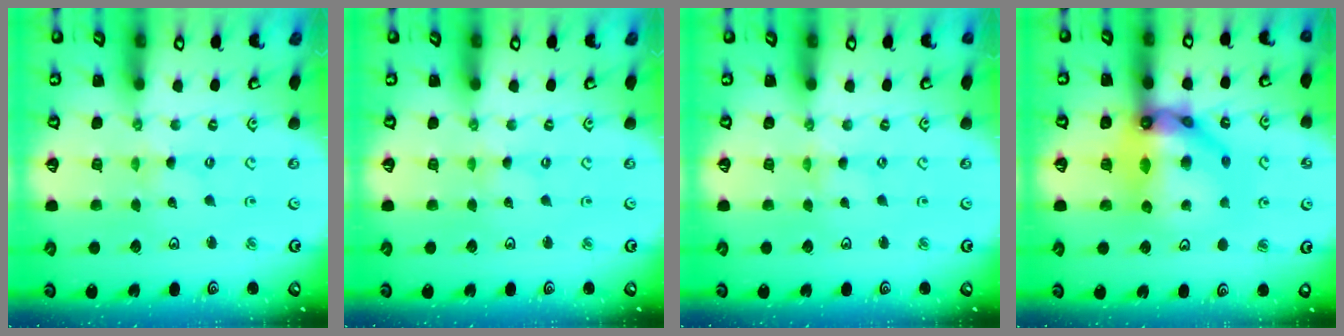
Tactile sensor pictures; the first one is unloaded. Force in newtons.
{"total": 0.0}
{"total": 0.0}
{"total": 17.7, "press": 17.6, "slide": 2.1}